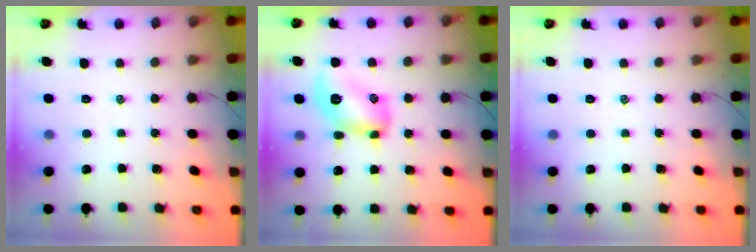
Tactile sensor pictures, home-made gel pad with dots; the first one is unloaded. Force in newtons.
{"total": 10.5, "press": 10.4, "slide": 0.9}
{"total": 0.0}